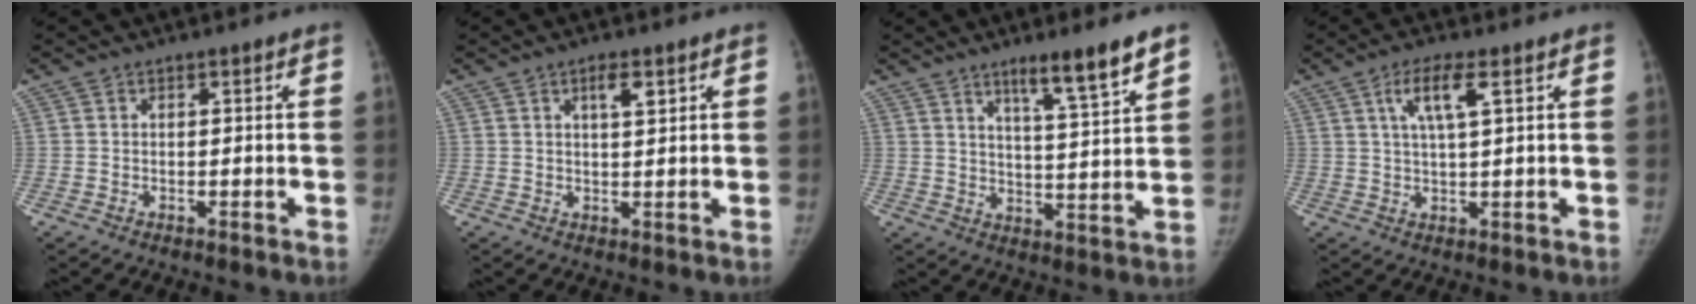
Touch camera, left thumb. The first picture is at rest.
{"total": 3.3, "force": [1.7, 1.0, 2.7], "torque": [-0.040, -0.006, 0.029]}
{"total": 9.5, "force": [6.5, 0.4, 7.0], "torque": [-0.105, -0.043, 0.104]}
{"total": 5.9, "force": [2.5, 1.0, 5.3], "torque": [-0.106, -0.001, 0.048]}